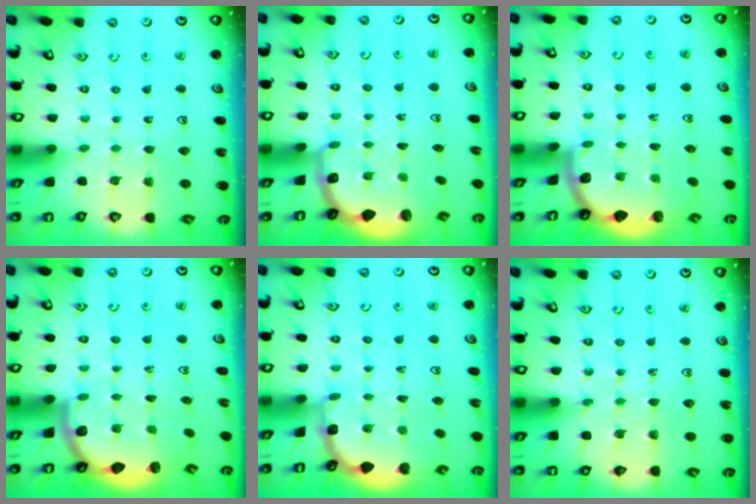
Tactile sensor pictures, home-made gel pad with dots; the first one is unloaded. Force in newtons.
{"total": 2.3, "press": 2.0, "slide": 1.0}
{"total": 1.6, "press": 1.6, "slide": 0.0}
{"total": 2.6, "press": 2.5, "slide": 0.6}
{"total": 2.0, "press": 2.0, "slide": 0.1}
{"total": 5.9, "press": 5.8, "slide": 1.1}